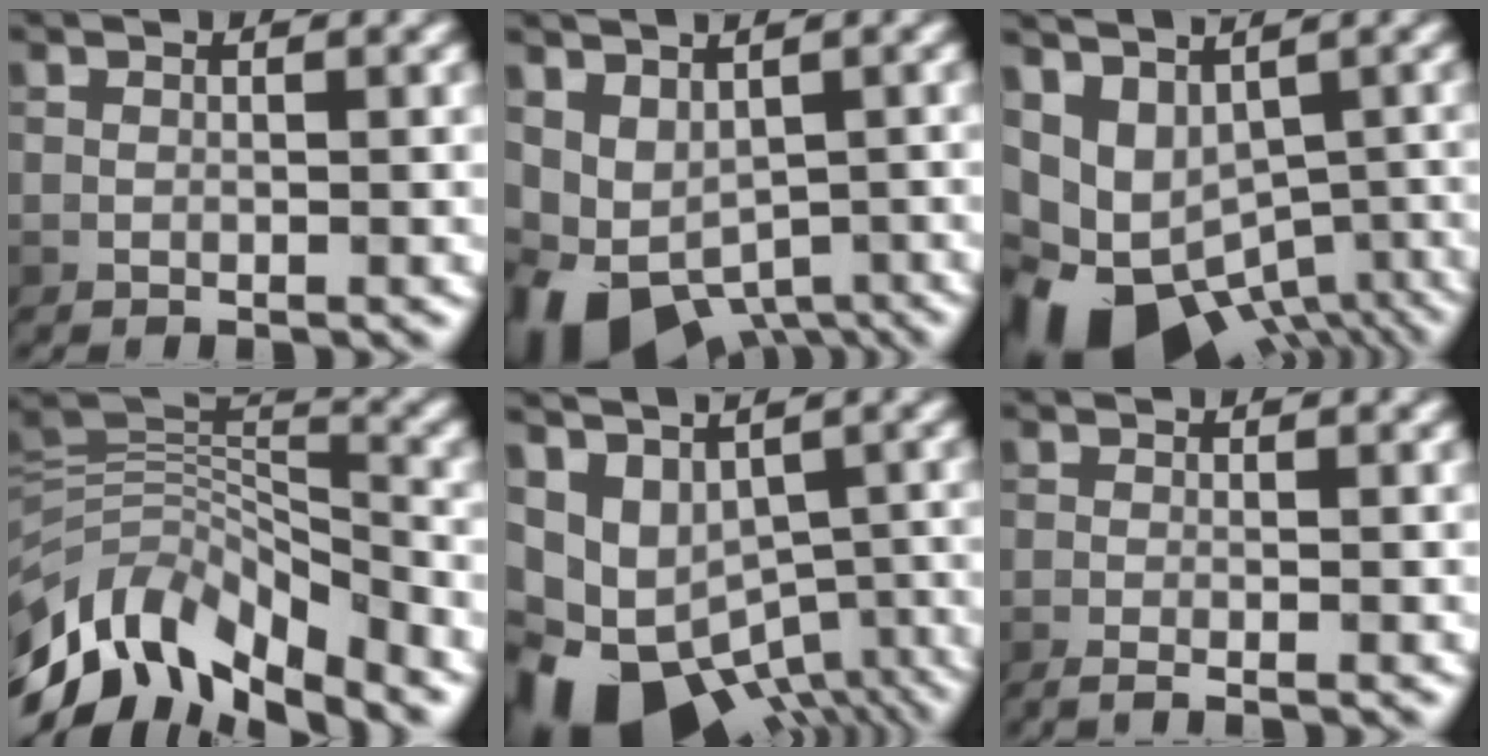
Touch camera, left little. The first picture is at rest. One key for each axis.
{"total": 7.1, "fx": -2.8, "fy": 4.6, "fz": 4.7, "tx": -0.078, "ty": -0.022, "tz": -0.031}
{"total": 9.2, "fx": -3.3, "fy": 6.5, "fz": 5.6, "tx": -0.090, "ty": -0.003, "tz": -0.013}
{"total": 11.3, "fx": -6.9, "fy": 5.7, "fz": 6.9, "tx": -0.137, "ty": 0.005, "tz": -0.128}
{"total": 10.4, "fx": -4.6, "fy": 7.3, "fz": 5.9, "tx": -0.104, "ty": -0.012, "tz": -0.027}
{"total": 2.1, "fx": -1.1, "fy": 0.7, "fz": 1.6, "tx": -0.010, "ty": -0.005, "tz": -0.025}